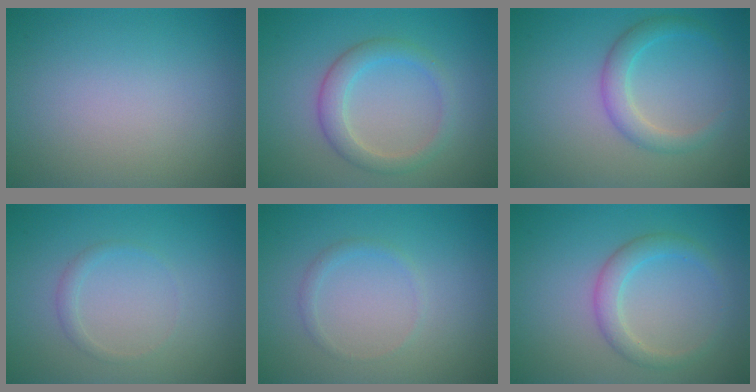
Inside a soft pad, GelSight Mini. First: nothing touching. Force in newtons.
{"total": 2.8, "press": 2.8, "slide": 0.2}
{"total": 2.6, "press": 2.6, "slide": 0.0}
{"total": 0.9, "press": 0.9, "slide": 0.2}
{"total": 0.9, "press": 0.9, "slide": 0.1}
{"total": 2.5, "press": 2.5, "slide": 0.1}